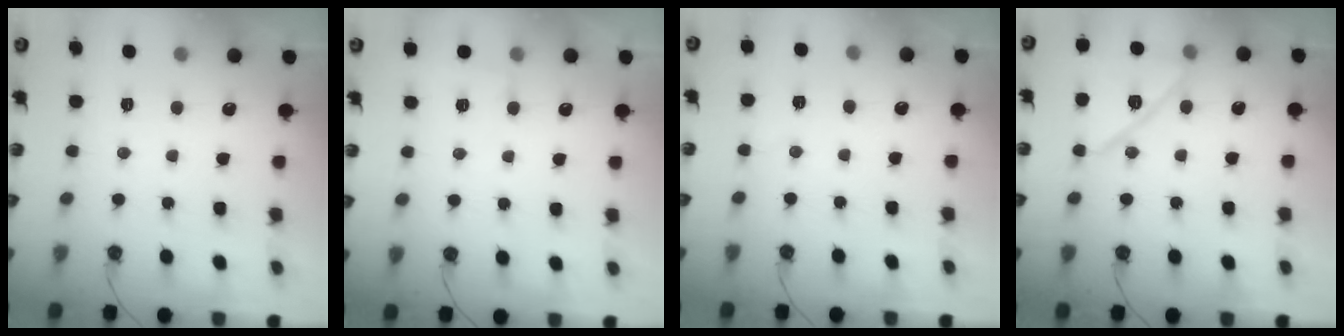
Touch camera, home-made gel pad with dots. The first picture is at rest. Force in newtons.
{"total": 3.0, "press": 2.8, "slide": 0.9}
{"total": 3.7, "press": 3.3, "slide": 1.5}
{"total": 13.9, "press": 13.8, "slide": 1.4}